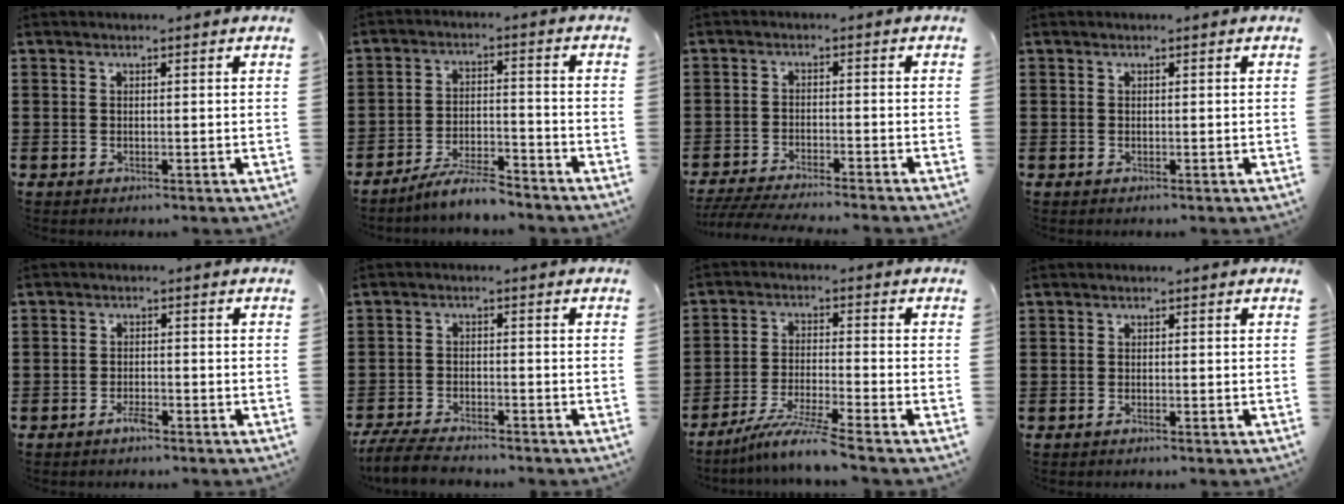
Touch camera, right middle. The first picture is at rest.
{"total": 5.8, "force": [-5.3, 0.5, 2.2], "torque": [-0.049, -0.003, -0.102]}
{"total": 3.9, "force": [-3.8, -0.2, 1.0], "torque": [-0.023, -0.008, -0.078]}
{"total": 0.0}
{"total": 2.0, "force": [-1.7, 0.7, 0.7], "torque": [-0.025, -0.003, -0.036]}
{"total": 5.0, "force": [-4.7, 0.7, 1.4], "torque": [-0.041, -0.003, -0.097]}
{"total": 6.5, "force": [-5.4, -0.5, 3.6], "torque": [-0.077, -0.020, -0.103]}
{"total": 0.5, "force": [-0.4, 0.0, 0.3], "torque": [-0.008, -0.003, -0.007]}